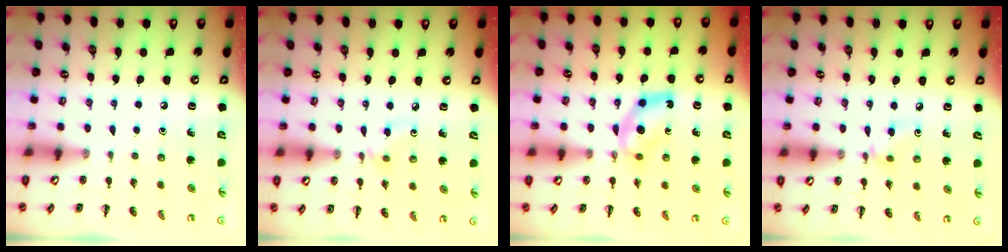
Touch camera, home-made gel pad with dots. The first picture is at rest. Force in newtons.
{"total": 3.0, "press": 2.8, "slide": 0.9}
{"total": 6.2, "press": 6.2, "slide": 0.9}
{"total": 3.9, "press": 3.6, "slide": 1.5}